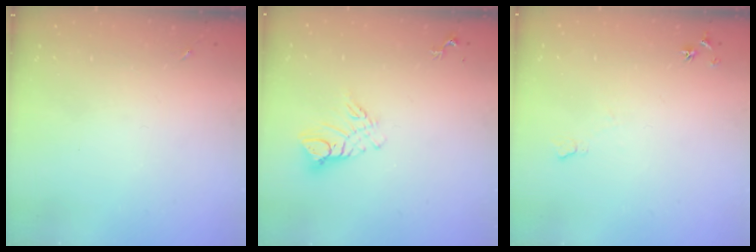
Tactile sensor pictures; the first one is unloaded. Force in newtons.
{"total": 10.2, "press": 10.1, "slide": 0.8}
{"total": 6.5, "press": 6.4, "slide": 0.8}